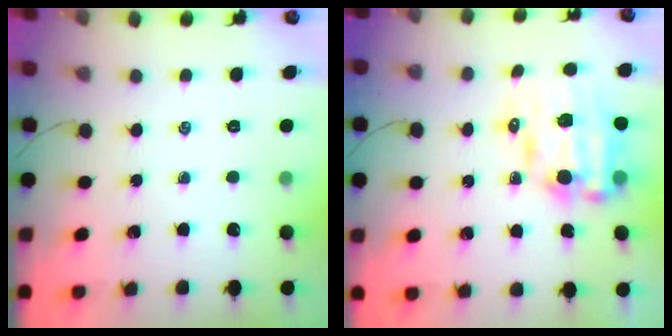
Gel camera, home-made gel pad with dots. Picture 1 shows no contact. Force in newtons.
{"total": 13.1, "press": 12.7, "slide": 3.2}